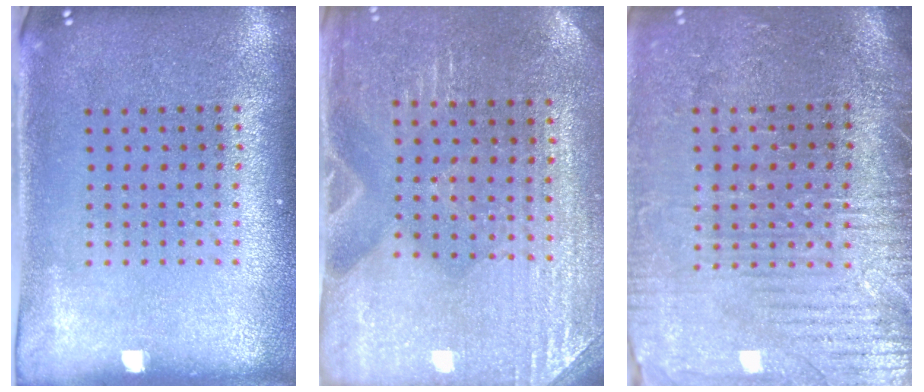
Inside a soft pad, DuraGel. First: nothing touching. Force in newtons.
{"total": 3.0, "press": 2.9, "slide": 0.2}
{"total": 3.7, "press": 3.4, "slide": 1.4}